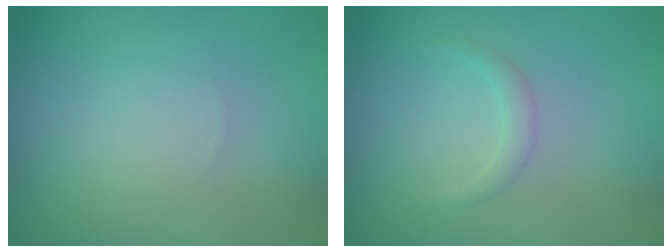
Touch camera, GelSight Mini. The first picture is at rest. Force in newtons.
{"total": 1.1, "press": 1.1, "slide": 0.1}